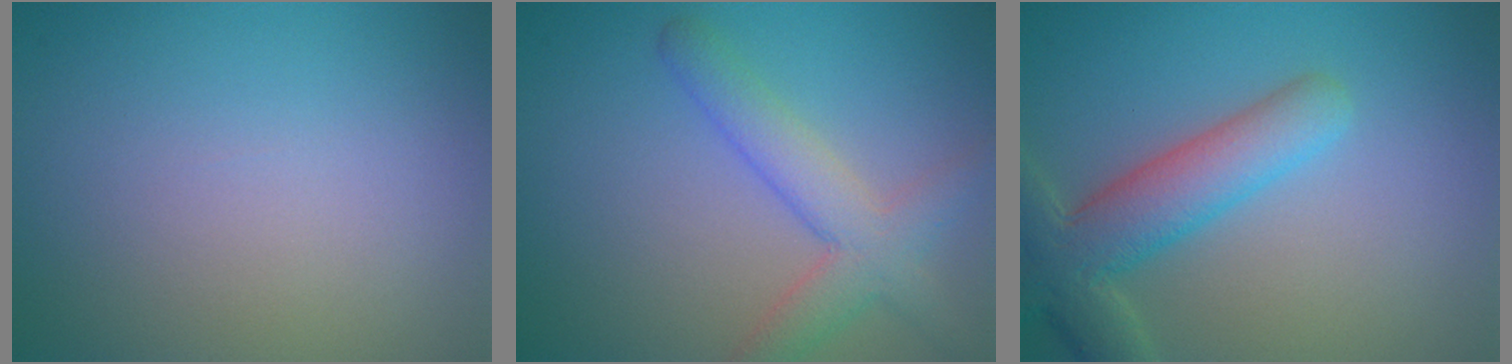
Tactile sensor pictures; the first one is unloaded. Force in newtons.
{"total": 4.1, "press": 4.1, "slide": 0.2}
{"total": 6.1, "press": 6.1, "slide": 0.7}